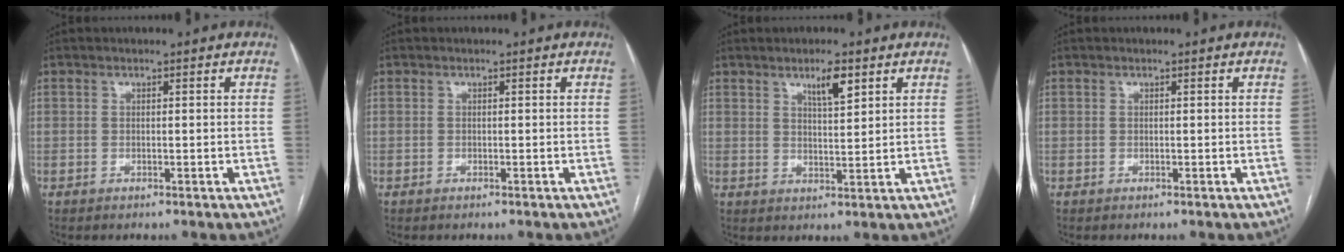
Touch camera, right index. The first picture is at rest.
{"total": 0.0}
{"total": 4.4, "force": [2.6, 0.8, 3.4], "torque": [-0.060, -0.003, 0.046]}
{"total": 0.0}